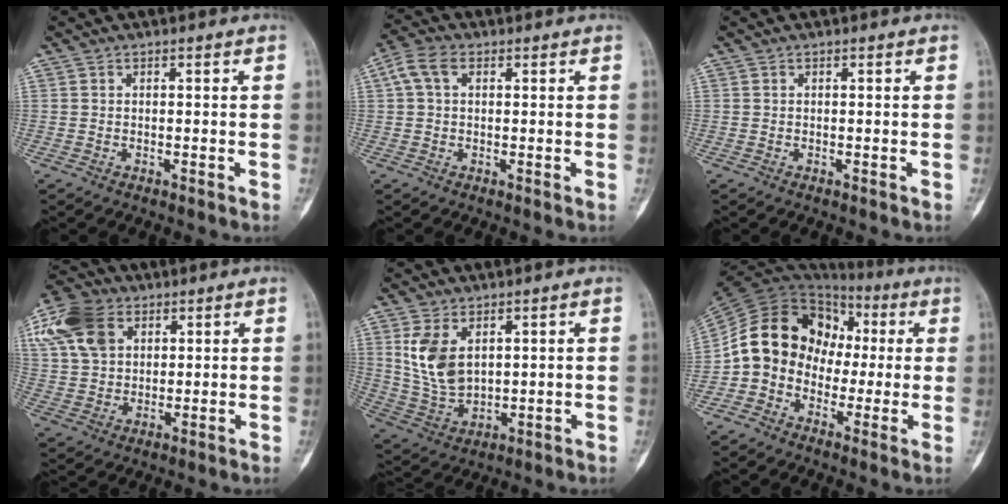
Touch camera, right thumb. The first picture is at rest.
{"total": 4.9, "force": [1.5, 3.1, 3.5], "torque": [-0.079, 0.020, 0.028]}
{"total": 0.0}
{"total": 15.3, "force": [6.3, 10.7, 8.9], "torque": [-0.186, 0.005, 0.118]}
{"total": 10.0, "force": [3.3, 6.1, 7.2], "torque": [-0.133, -0.015, 0.082]}
{"total": 15.6, "force": [-0.2, 13.0, 8.7], "torque": [-0.137, 0.049, -0.005]}